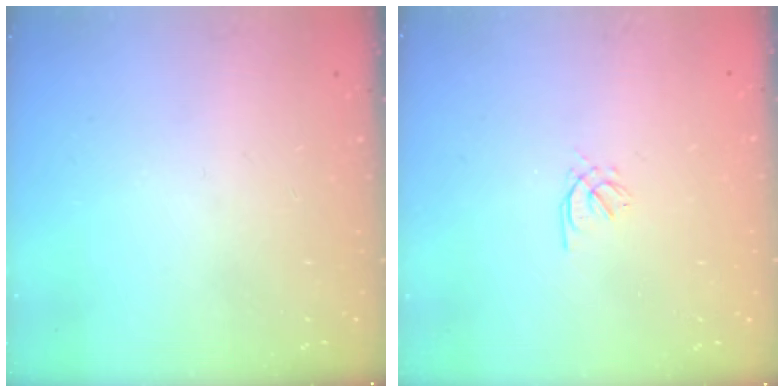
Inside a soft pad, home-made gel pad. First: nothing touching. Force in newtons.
{"total": 0.9, "press": 0.8, "slide": 0.4}